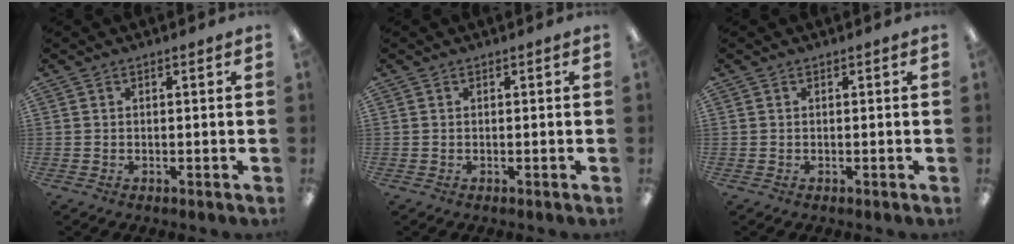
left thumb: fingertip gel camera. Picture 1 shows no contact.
{"total": 0.0}
{"total": 0.0}